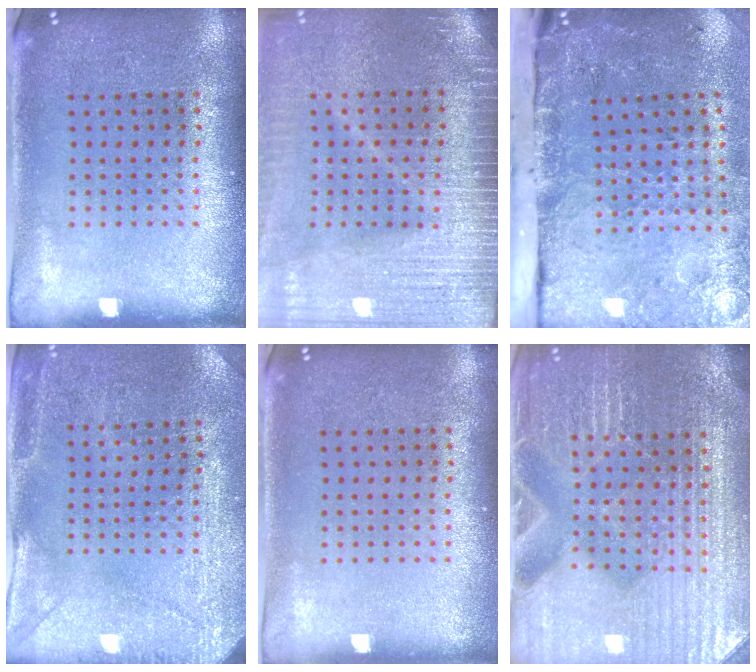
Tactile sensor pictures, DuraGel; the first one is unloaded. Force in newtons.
{"total": 3.8, "press": 3.3, "slide": 1.9}
{"total": 4.9, "press": 3.6, "slide": 3.3}
{"total": 2.9, "press": 2.8, "slide": 0.7}
{"total": 0.0}
{"total": 4.8, "press": 4.6, "slide": 1.4}